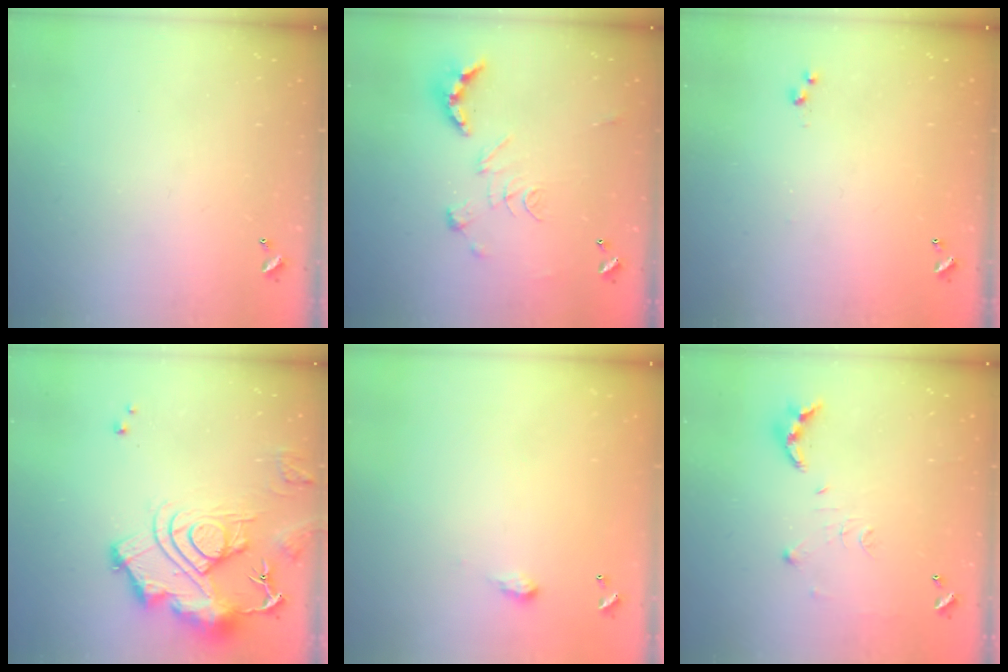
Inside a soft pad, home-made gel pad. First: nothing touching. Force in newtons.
{"total": 2.5, "press": 2.0, "slide": 1.5}
{"total": 3.0, "press": 3.0, "slide": 0.4}
{"total": 16.2, "press": 16.1, "slide": 1.7}
{"total": 2.0, "press": 2.0, "slide": 0.3}
{"total": 8.7, "press": 8.7, "slide": 0.8}